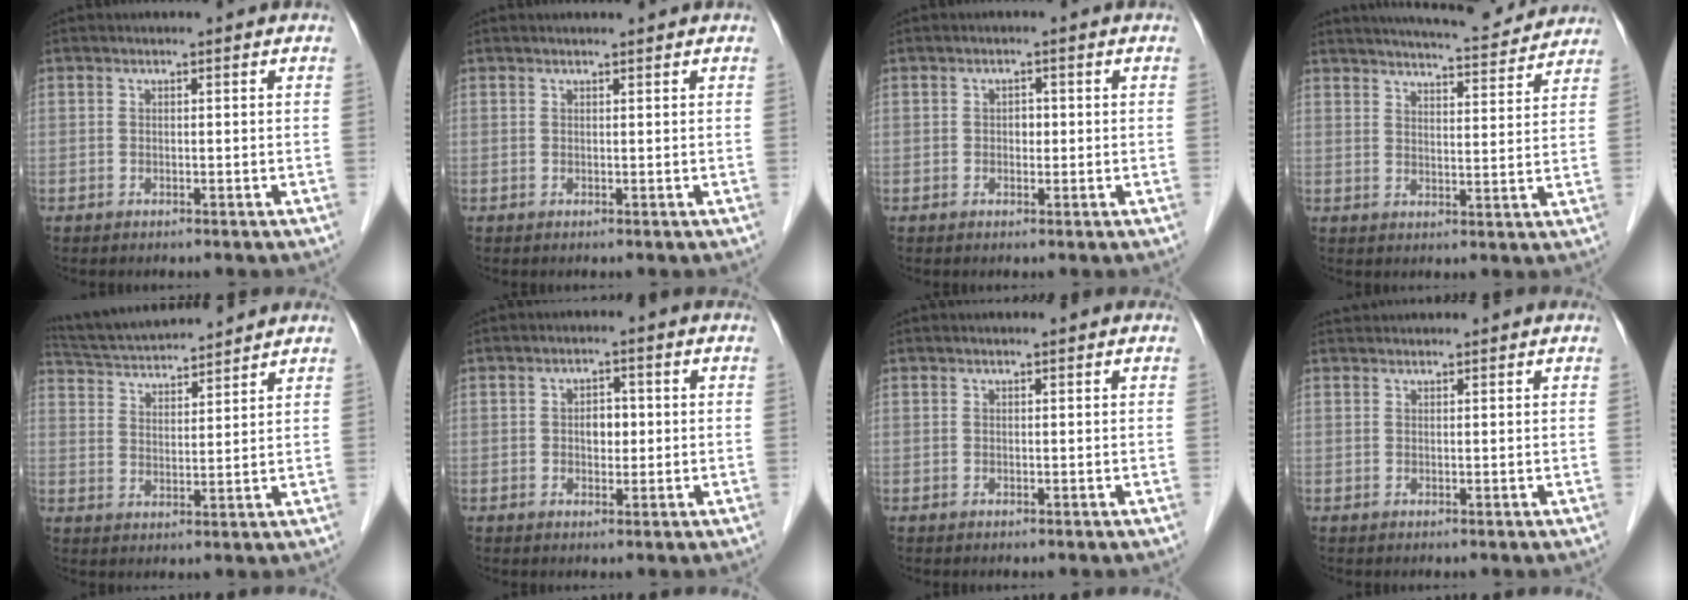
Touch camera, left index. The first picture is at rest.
{"total": 1.4, "force": [1.3, 0.0, 0.6], "torque": [-0.007, 0.009, 0.020]}
{"total": 1.3, "force": [-0.1, 0.9, 0.9], "torque": [-0.011, 0.001, -0.003]}
{"total": 13.1, "force": [12.2, 1.7, 4.3], "torque": [-0.060, 0.002, 0.154]}
{"total": 12.7, "force": [11.9, 0.9, 4.3], "torque": [-0.087, 0.023, 0.201]}
{"total": 2.6, "force": [0.0, 1.7, 2.0], "torque": [-0.030, 0.004, 0.001]}
{"total": 0.7, "force": [0.7, 0.0, 0.3], "torque": [-0.006, 0.005, 0.011]}
{"total": 2.7, "force": [2.6, 0.3, 0.5], "torque": [-0.007, 0.031, 0.045]}